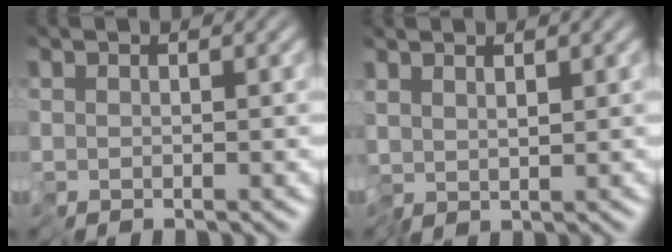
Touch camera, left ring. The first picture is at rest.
{"total": 1.3, "force": [0.9, 0.3, 0.9], "torque": [-0.023, 0.006, 0.018]}